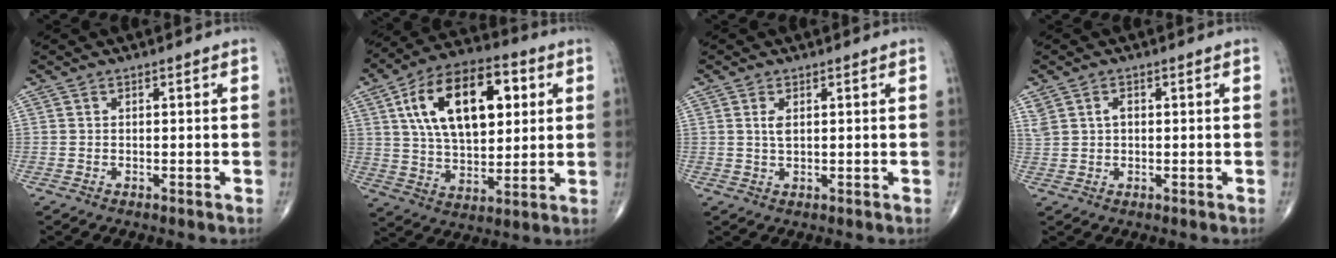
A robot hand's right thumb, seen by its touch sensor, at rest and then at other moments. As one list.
[{"total": 21.5, "force": [6.3, 11.6, 17.0], "torque": [-0.254, -0.002, 0.104]}, {"total": 2.2, "force": [0.7, 1.0, 1.8], "torque": [-0.036, -0.002, 0.016]}, {"total": 3.2, "force": [1.1, 2.2, 2.1], "torque": [-0.042, 0.008, 0.027]}]